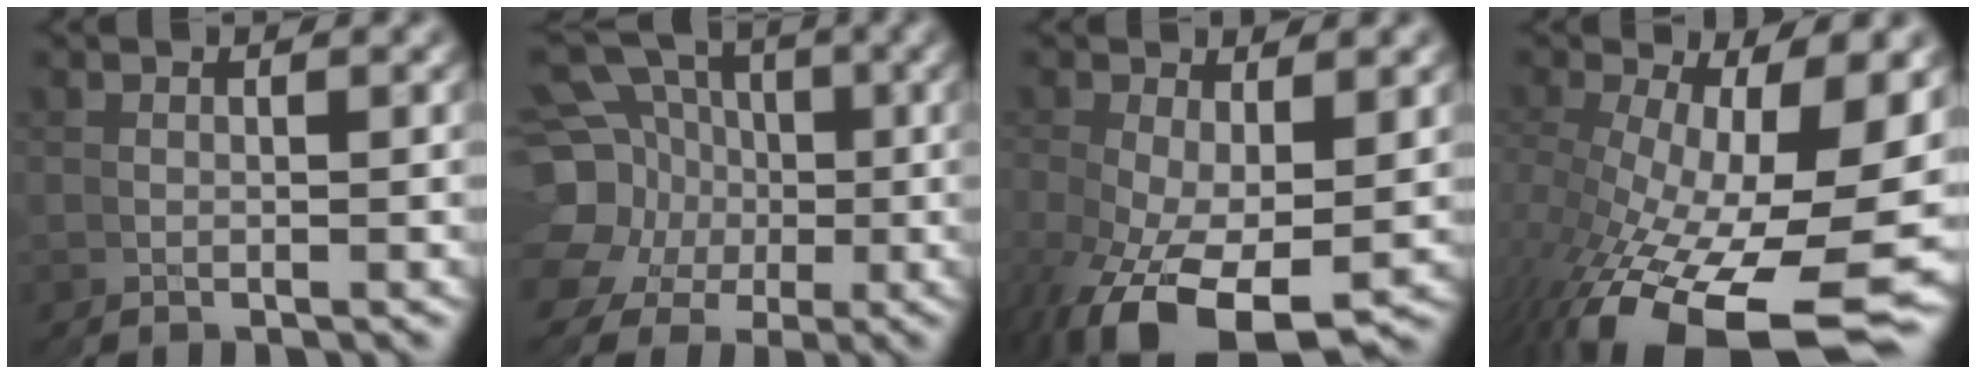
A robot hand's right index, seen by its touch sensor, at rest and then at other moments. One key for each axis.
{"total": 15.8, "fx": 1.8, "fy": 13.3, "fz": 8.3, "tx": -0.134, "ty": -0.009, "tz": 0.015}
{"total": 6.7, "fx": -2.4, "fy": 3.7, "fz": 5.0, "tx": -0.111, "ty": -0.022, "tz": -0.027}
{"total": 9.8, "fx": -2.4, "fy": 4.0, "fz": 8.6, "tx": -0.172, "ty": -0.019, "tz": -0.014}